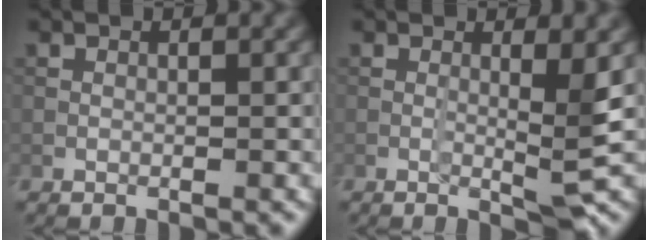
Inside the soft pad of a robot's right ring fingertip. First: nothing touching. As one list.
[{"total": 2.8, "force": [0.3, 0.2, 2.8], "torque": [-0.045, -0.009, 0.003]}]